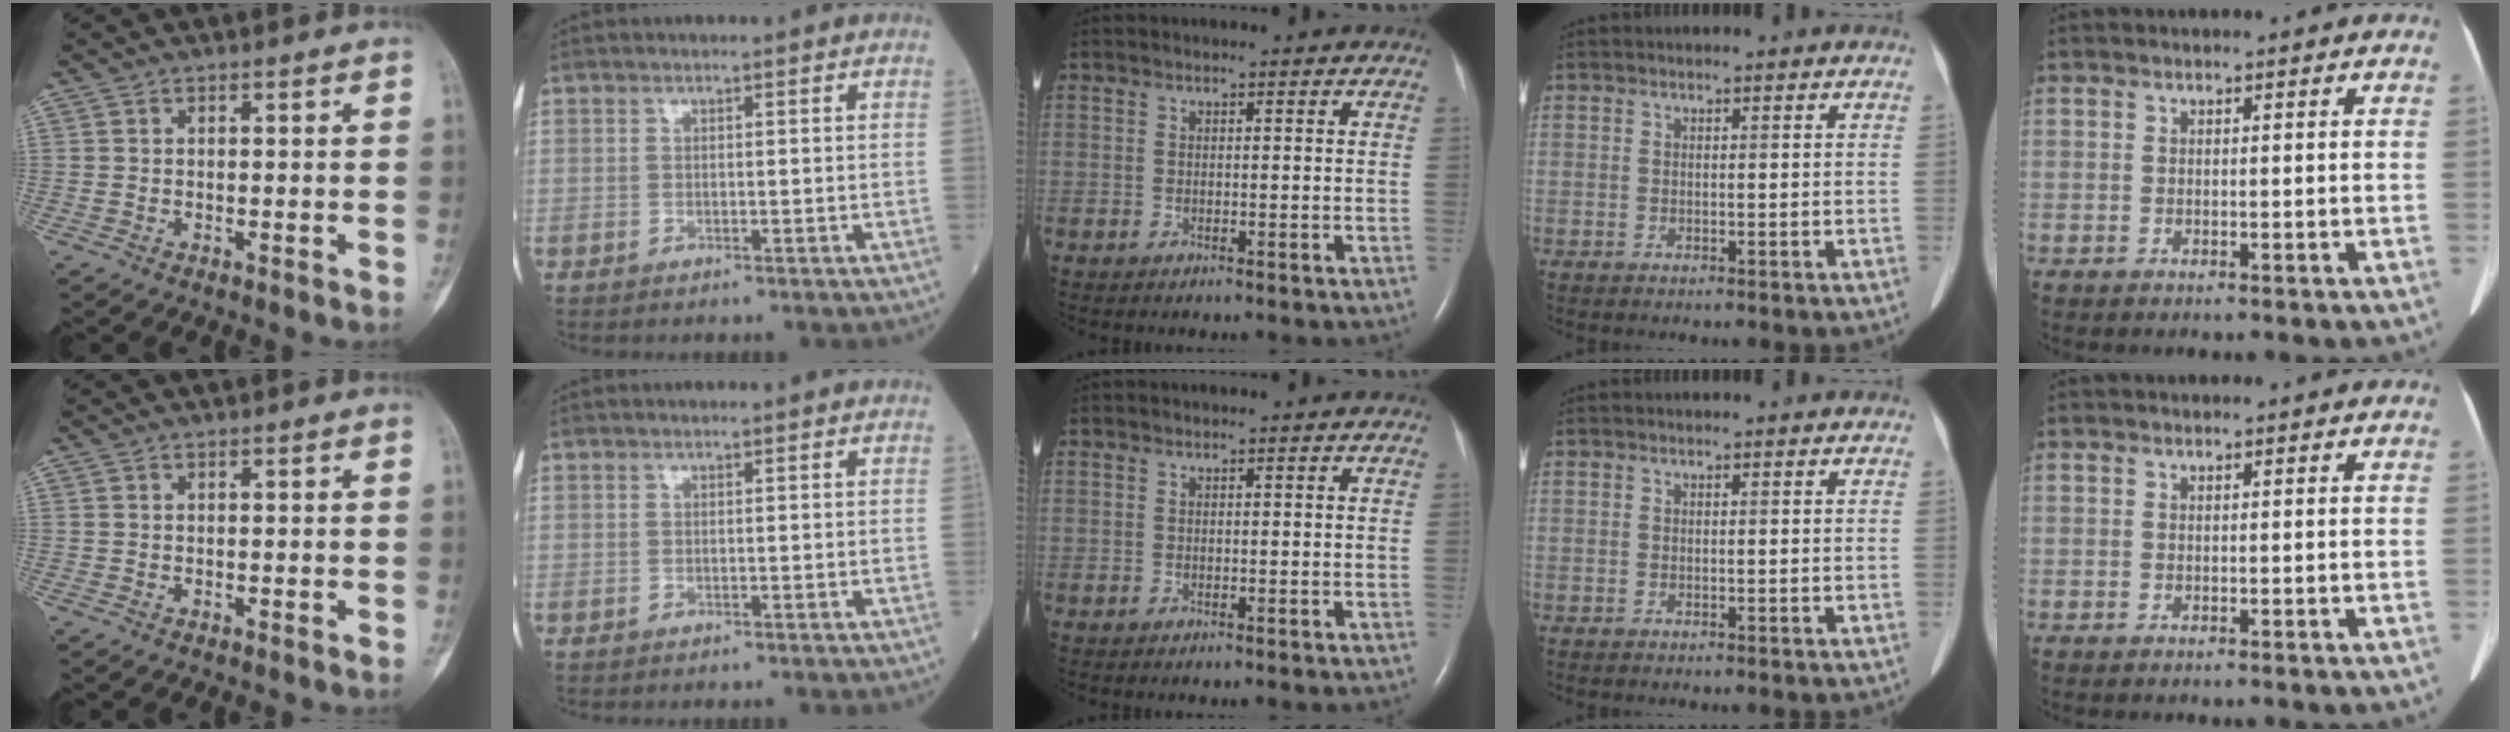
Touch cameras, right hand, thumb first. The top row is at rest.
{}